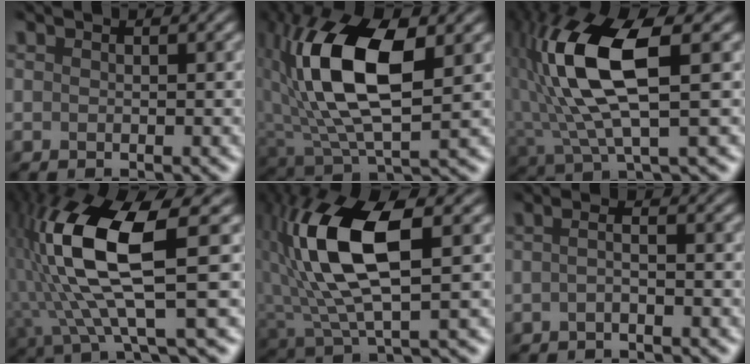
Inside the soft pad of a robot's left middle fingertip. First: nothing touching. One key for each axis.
{"total": 11.1, "fx": 2.7, "fy": 4.7, "fz": 9.7, "tx": -0.192, "ty": 0.013, "tz": 0.049}
{"total": 9.2, "fx": 2.1, "fy": 2.5, "fz": 8.6, "tx": -0.195, "ty": 0.013, "tz": 0.045}
{"total": 10.5, "fx": 1.3, "fy": 2.3, "fz": 10.1, "tx": -0.218, "ty": 0.007, "tz": 0.034}
{"total": 9.8, "fx": 2.6, "fy": 3.2, "fz": 8.9, "tx": -0.191, "ty": 0.017, "tz": 0.050}
{"total": 1.0, "fx": -0.6, "fy": -0.2, "fz": 0.8, "tx": -0.019, "ty": 0.002, "tz": -0.016}